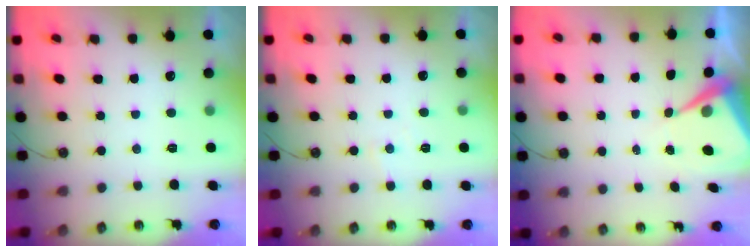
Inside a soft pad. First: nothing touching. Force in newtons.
{"total": 3.0, "press": 2.9, "slide": 0.6}
{"total": 7.1, "press": 7.0, "slide": 0.5}